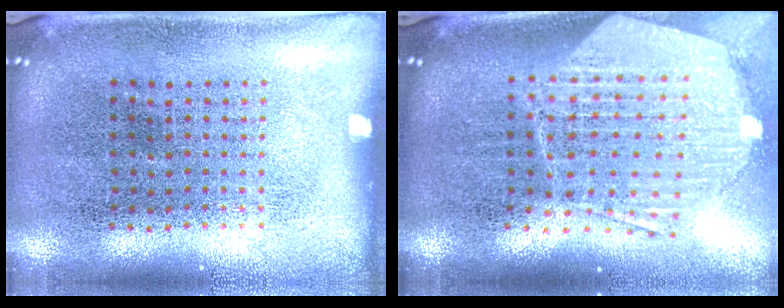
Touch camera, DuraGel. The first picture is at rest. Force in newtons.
{"total": 2.2, "press": 1.9, "slide": 1.1}